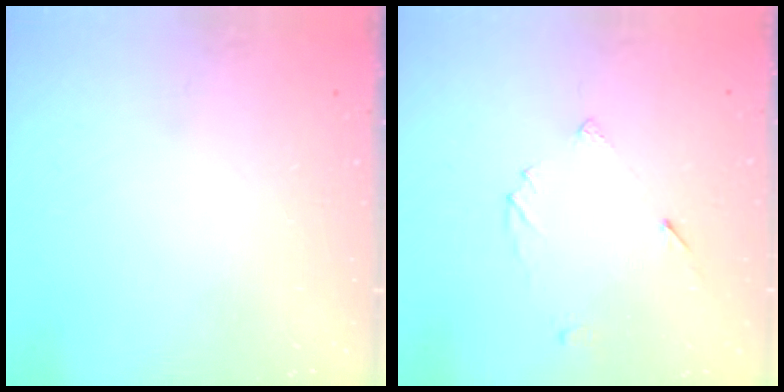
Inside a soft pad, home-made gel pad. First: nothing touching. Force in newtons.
{"total": 4.0, "press": 3.9, "slide": 0.6}